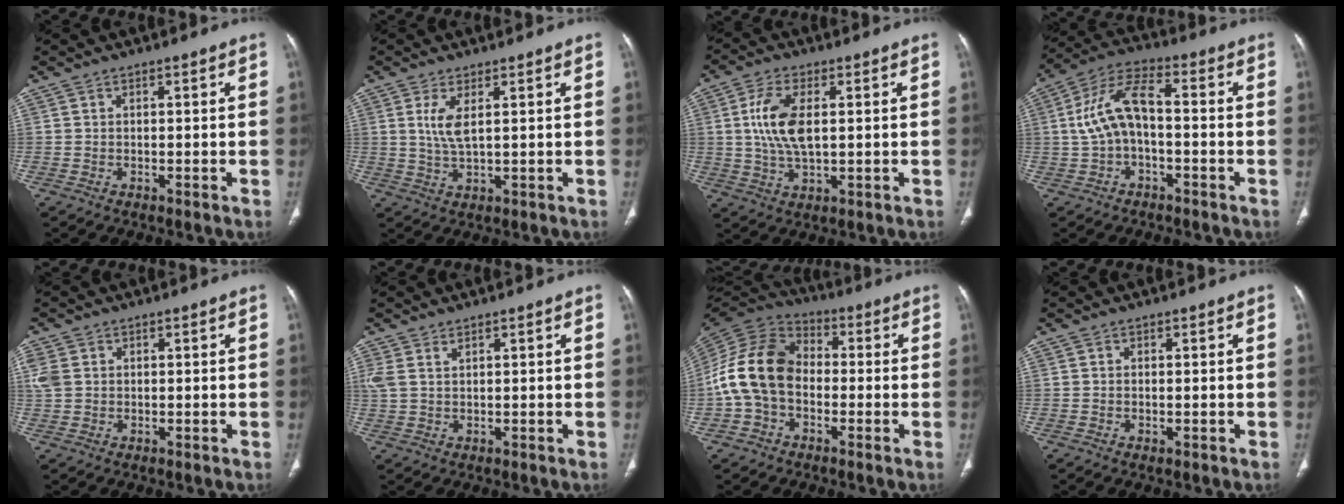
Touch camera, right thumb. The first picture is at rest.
{"total": 4.4, "force": [1.4, 1.3, 4.0], "torque": [-0.090, -0.012, 0.033]}
{"total": 9.3, "force": [1.3, 4.5, 8.1], "torque": [-0.169, -0.004, 0.027]}
{"total": 10.0, "force": [-0.8, 5.1, 8.6], "torque": [-0.173, 0.040, -0.022]}
{"total": 3.7, "force": [0.8, 2.9, 2.1], "torque": [-0.054, 0.009, 0.021]}
{"total": 2.9, "force": [1.6, 1.4, 1.9], "torque": [-0.054, 0.009, 0.045]}
{"total": 14.7, "force": [-1.9, 10.7, 9.9], "torque": [-0.189, 0.038, -0.046]}
{"total": 0.6, "force": [-0.2, 0.3, 0.5], "torque": [-0.014, -0.005, -0.003]}